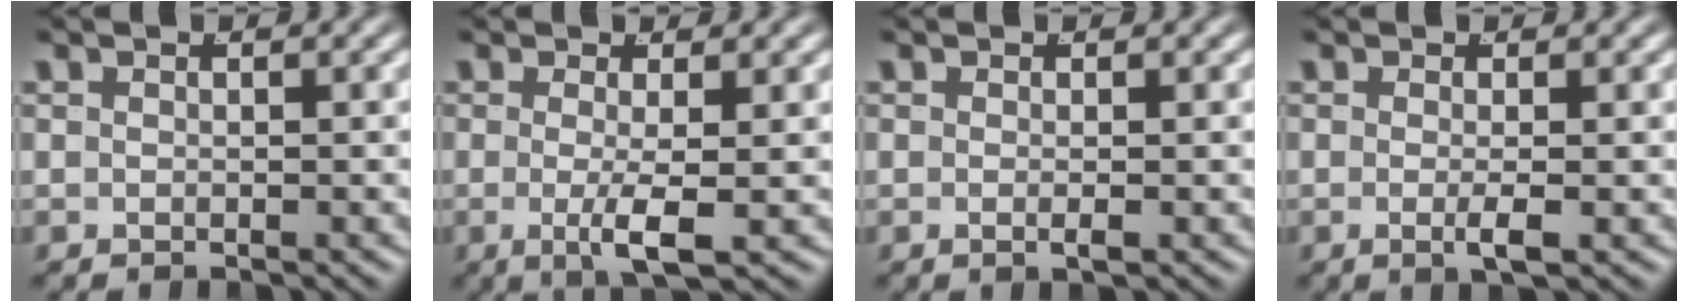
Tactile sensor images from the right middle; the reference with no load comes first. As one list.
[{"total": 3.4, "force": [-0.7, 0.2, 3.3], "torque": [-0.063, -0.020, -0.005]}, {"total": 0.8, "force": [-0.3, -0.1, 0.7], "torque": [-0.013, -0.002, -0.004]}, {"total": 1.7, "force": [-0.5, -0.2, 1.6], "torque": [-0.029, -0.007, -0.007]}]